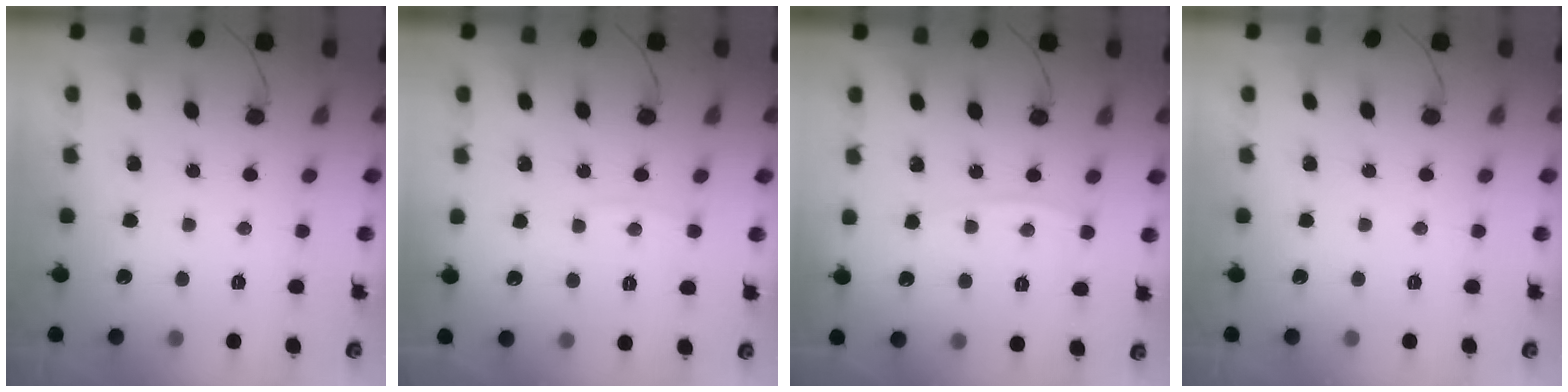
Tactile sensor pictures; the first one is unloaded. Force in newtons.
{"total": 3.9, "press": 3.9, "slide": 0.2}
{"total": 6.2, "press": 6.2, "slide": 0.8}
{"total": 0.0}